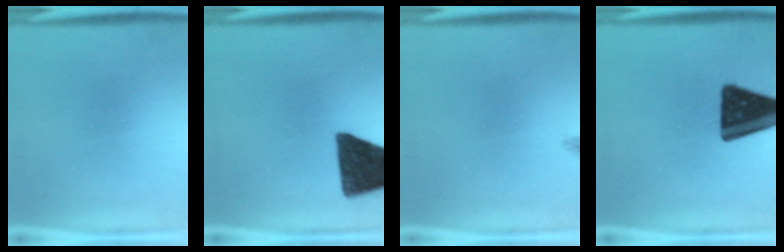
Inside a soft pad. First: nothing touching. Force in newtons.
{"total": 15.5}
{"total": 0.9}
{"total": 17.8}